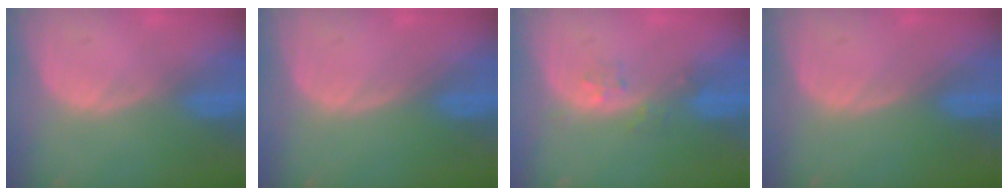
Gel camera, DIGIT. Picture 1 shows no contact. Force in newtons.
{"total": 0.0}
{"total": 2.3, "press": 2.2, "slide": 0.3}
{"total": 0.0}